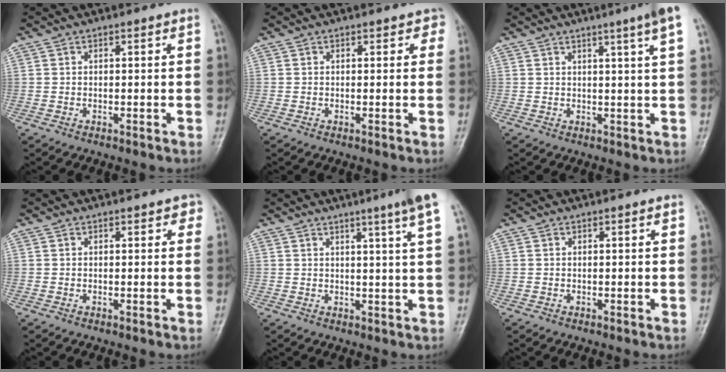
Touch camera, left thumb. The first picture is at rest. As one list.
[{"total": 1.6, "force": [0.8, 1.1, 0.7], "torque": [0.018, 0.000, 0.001]}, {"total": 6.0, "force": [3.3, -0.8, 4.9], "torque": [-0.070, -0.009, 0.042]}, {"total": 1.6, "force": [0.9, 1.0, 0.9], "torque": [0.009, 0.000, 0.004]}, {"total": 7.1, "force": [4.3, -0.7, 5.6], "torque": [-0.078, -0.014, 0.052]}, {"total": 0.0}]